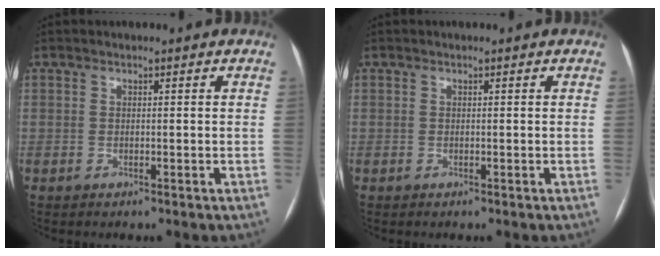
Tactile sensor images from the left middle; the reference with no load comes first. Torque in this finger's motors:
{"motor_torque": [0.00, 0.00, 0.00, 0.00]}